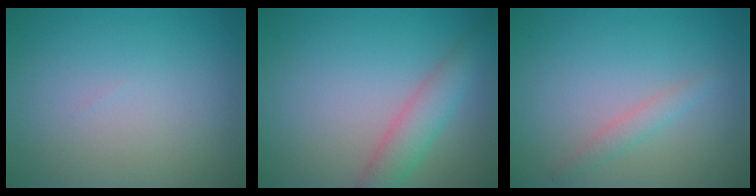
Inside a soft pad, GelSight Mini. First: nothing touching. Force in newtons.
{"total": 3.4, "press": 3.4, "slide": 0.1}
{"total": 1.3, "press": 1.3, "slide": 0.1}